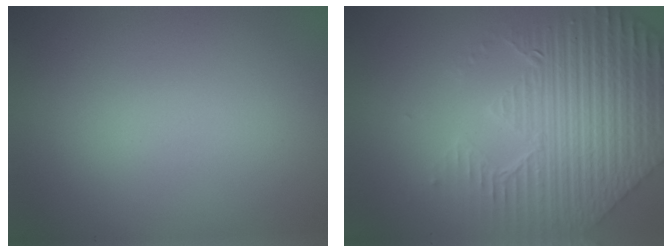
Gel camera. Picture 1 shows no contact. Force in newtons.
{"total": 8.7, "press": 6.3, "slide": 6.0}